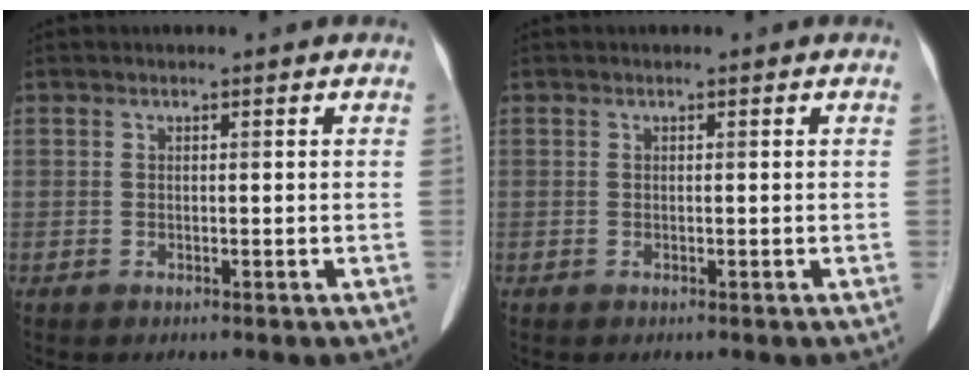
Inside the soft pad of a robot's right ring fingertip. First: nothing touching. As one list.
[{"total": 0.0}]